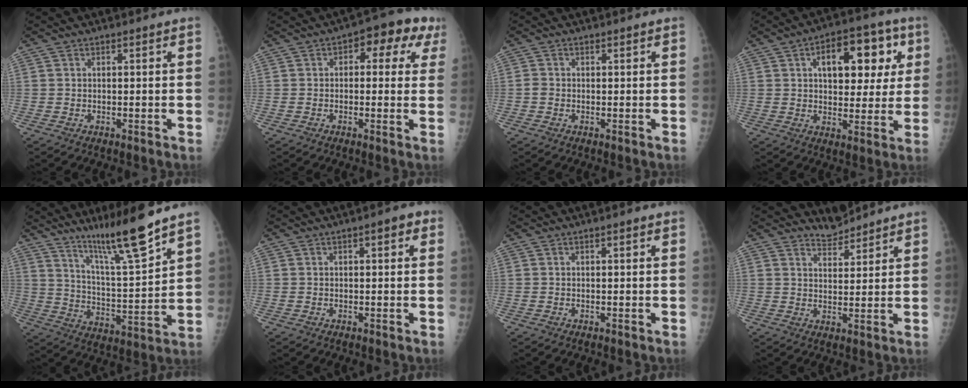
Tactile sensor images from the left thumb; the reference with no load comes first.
{"total": 8.2, "force": [3.1, 4.7, 6.0], "torque": [-0.027, 0.022, 0.026]}
{"total": 0.9, "force": [-0.3, 0.9, 0.2], "torque": [0.002, 0.001, -0.005]}
{"total": 15.1, "force": [5.1, 8.4, 11.5], "torque": [-0.105, 0.011, 0.072]}
{"total": 13.9, "force": [10.4, 0.3, 9.3], "torque": [-0.151, -0.074, 0.183]}
{"total": 2.6, "force": [0.8, 1.0, 2.3], "torque": [-0.026, 0.009, 0.006]}
{"total": 0.6, "force": [0.2, 0.1, 0.5], "torque": [-0.007, 0.001, 0.004]}
{"total": 3.4, "force": [3.3, 0.7, -0.5], "torque": [0.022, -0.027, 0.061]}